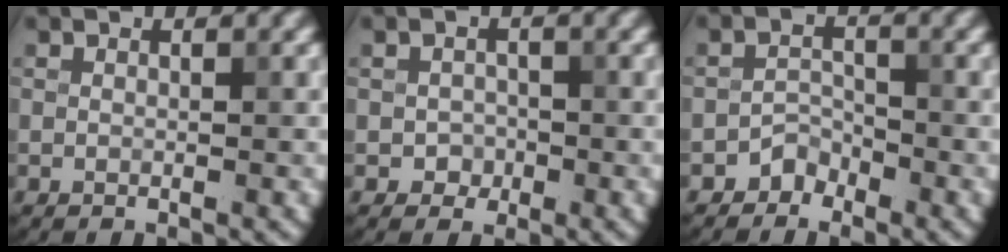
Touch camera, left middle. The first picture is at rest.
{"total": 1.4, "force": [-0.4, 1.3, 0.4], "torque": [-0.001, -0.001, -0.009]}
{"total": 1.6, "force": [-1.3, 0.9, 0.1], "torque": [0.004, 0.011, -0.024]}